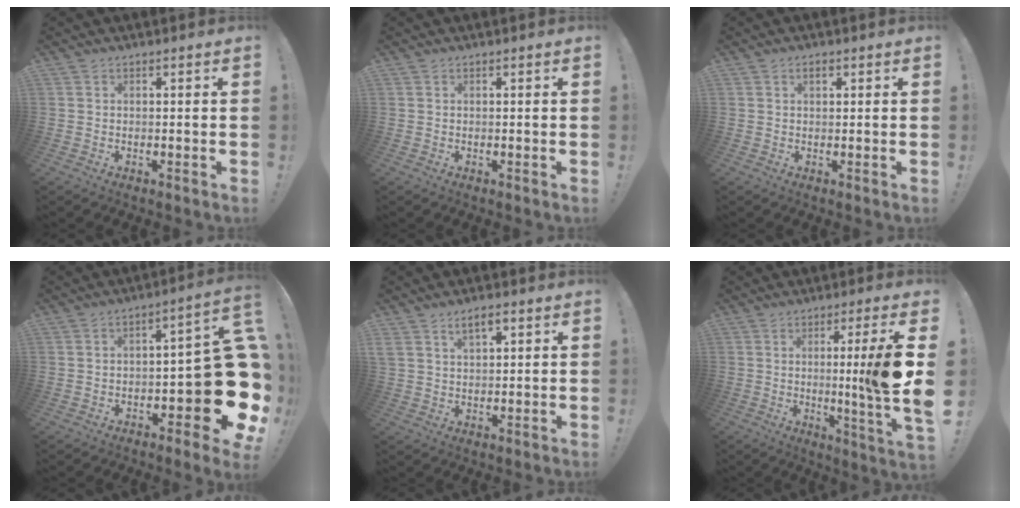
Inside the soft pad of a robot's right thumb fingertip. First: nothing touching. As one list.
[{"total": 0.0}, {"total": 1.5, "force": [0.9, 0.7, 1.0], "torque": [-0.021, 0.002, 0.016]}, {"total": 17.7, "force": [-3.7, 6.4, 16.0], "torque": [-0.197, 0.021, -0.049]}, {"total": 4.8, "force": [2.5, 2.3, 3.4], "torque": [-0.062, -0.001, 0.045]}, {"total": 12.1, "force": [1.1, -1.5, 11.9], "torque": [-0.187, -0.018, 0.002]}]